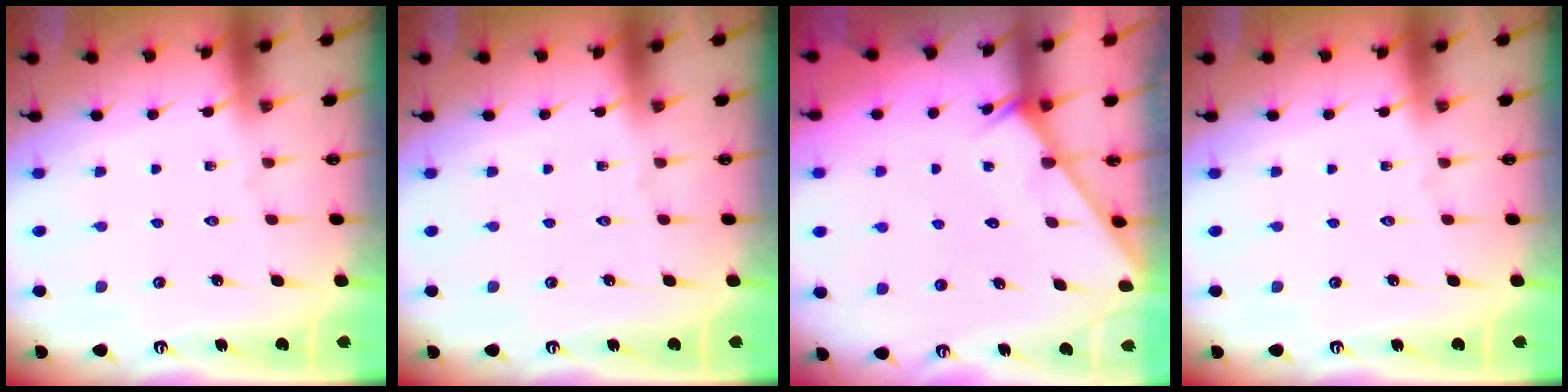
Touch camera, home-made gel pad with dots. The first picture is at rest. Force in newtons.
{"total": 0.0}
{"total": 2.9, "press": 2.9, "slide": 0.1}
{"total": 0.0}